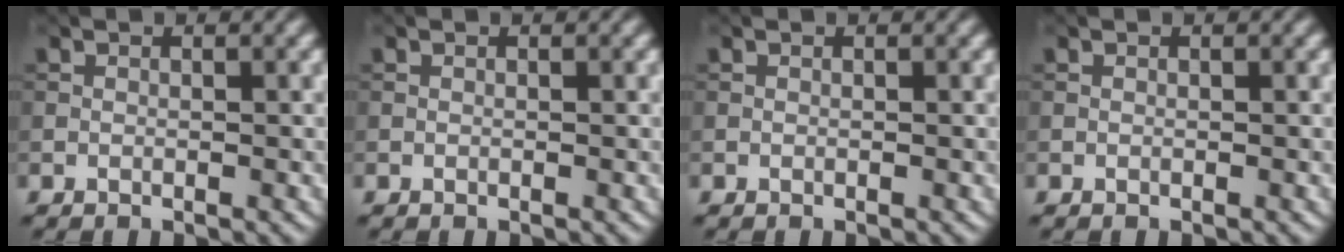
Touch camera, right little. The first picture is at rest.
{"total": 0.0}
{"total": 0.0}
{"total": 0.0}